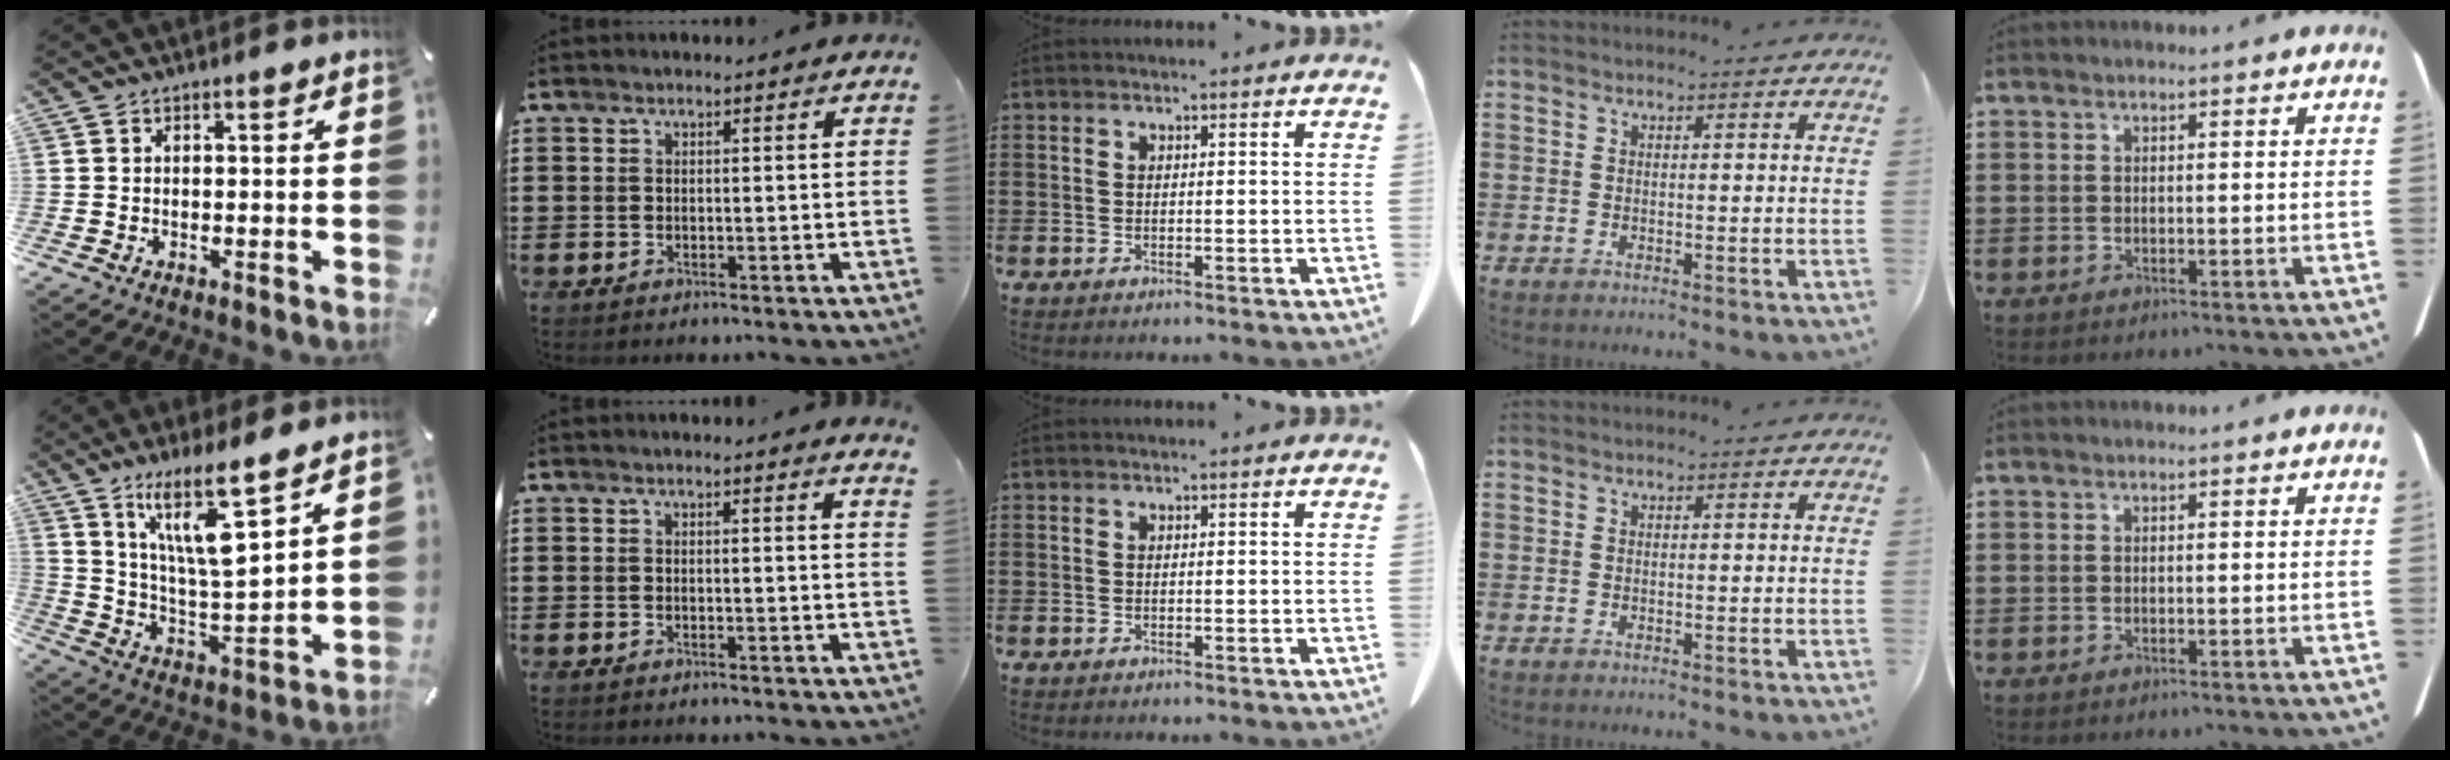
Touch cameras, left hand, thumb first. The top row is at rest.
{"thumb": {"total": 14.3, "force": [9.7, 3.2, 10.1], "torque": [-0.195, -0.042, 0.166]}, "index": {"total": 1.2, "force": [1.0, -0.3, 0.5], "torque": [-0.011, -0.003, 0.019]}}